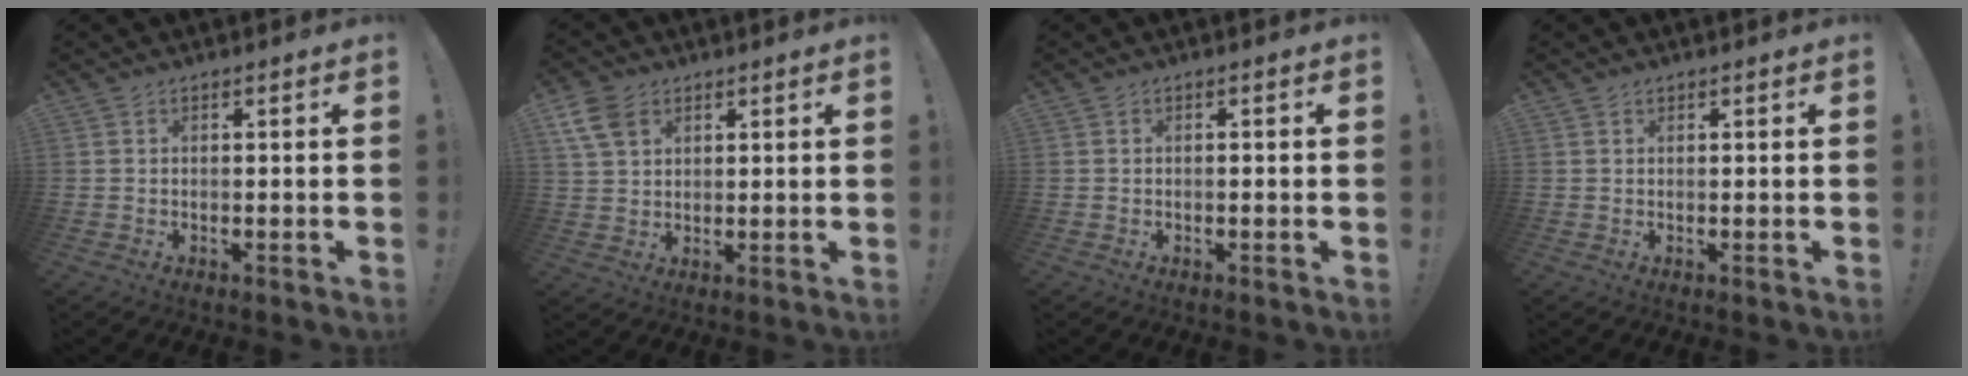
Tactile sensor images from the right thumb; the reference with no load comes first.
{"total": 8.6, "force": [4.4, 6.1, 4.2], "torque": [-0.076, -0.015, 0.087]}
{"total": 0.8, "force": [-0.5, 0.1, 0.6], "torque": [-0.010, 0.001, -0.008]}
{"total": 0.6, "force": [0.5, 0.3, 0.1], "torque": [0.005, -0.003, 0.008]}